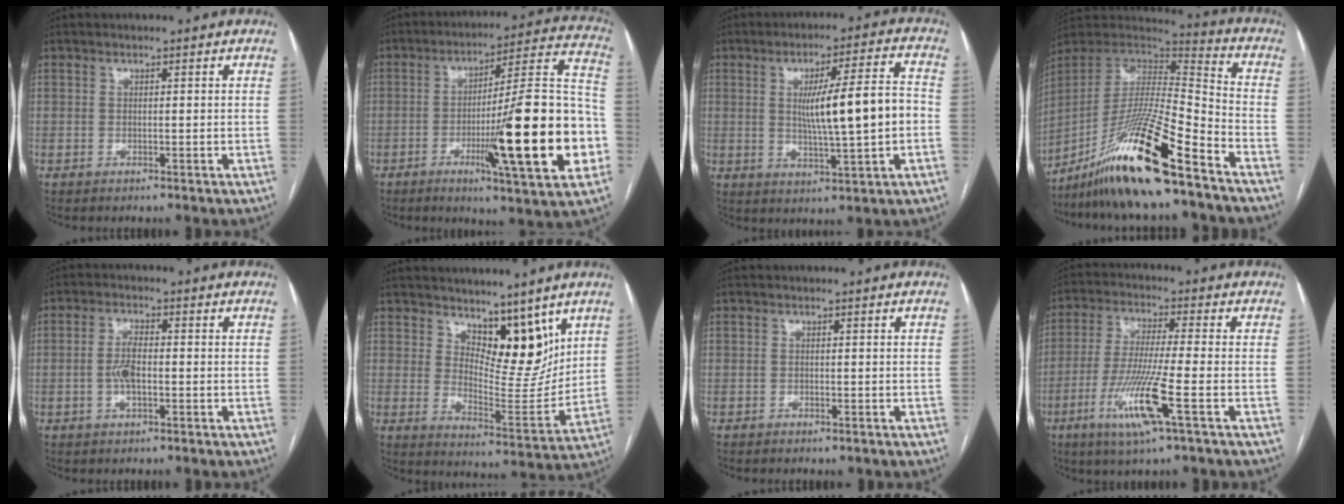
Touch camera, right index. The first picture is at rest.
{"total": 23.1, "force": [-6.2, 1.2, 22.2], "torque": [-0.293, 0.000, -0.091]}
{"total": 11.8, "force": [-0.2, 0.9, 11.8], "torque": [-0.189, 0.010, 0.003]}
{"total": 20.7, "force": [-14.3, 1.0, 15.0], "torque": [-0.309, -0.021, -0.263]}
{"total": 4.0, "force": [-0.8, 1.2, 3.7], "torque": [-0.080, 0.004, -0.015]}
{"total": 10.2, "force": [6.8, 4.5, 6.2], "torque": [-0.086, -0.013, 0.123]}
{"total": 0.5, "force": [-0.4, 0.3, 0.2], "torque": [-0.005, 0.000, -0.005]}
{"total": 11.1, "force": [-4.5, -0.5, 10.1], "torque": [-0.208, -0.022, -0.089]}